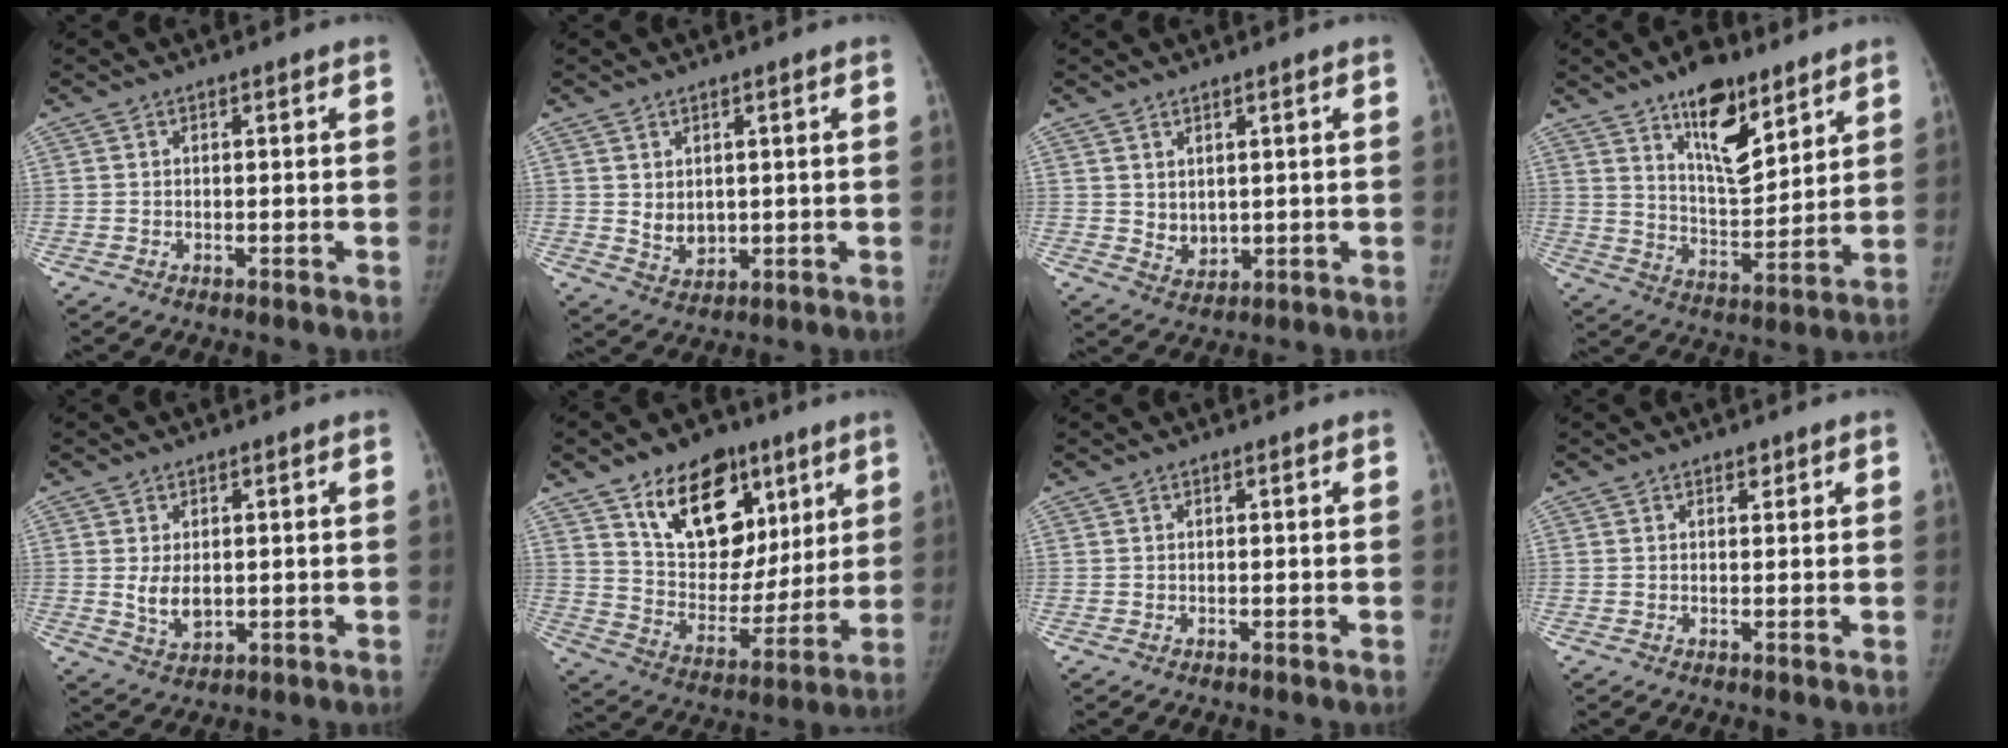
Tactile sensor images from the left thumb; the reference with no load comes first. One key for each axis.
{"total": 4.3, "fx": 0.8, "fy": 3.3, "fz": 2.7, "tx": -0.031, "ty": -0.016, "tz": 0.029}
{"total": 3.9, "fx": 1.4, "fy": 2.8, "fz": 2.3, "tx": -0.027, "ty": -0.018, "tz": 0.038}
{"total": 14.4, "fx": 9.0, "fy": 6.2, "fz": 9.4, "tx": -0.115, "ty": -0.061, "tz": 0.153}
{"total": 5.1, "fx": 0.3, "fy": 3.3, "fz": 3.9, "tx": -0.061, "ty": -0.014, "tz": 0.017}
{"total": 20.8, "fx": 10.9, "fy": 13.4, "fz": 11.5, "tx": -0.121, "ty": -0.044, "tz": 0.184}
{"total": 0.0}
{"total": 1.3, "fx": 0.9, "fy": 0.8, "fz": 0.5, "tx": 0.003, "ty": -0.005, "tz": 0.011}